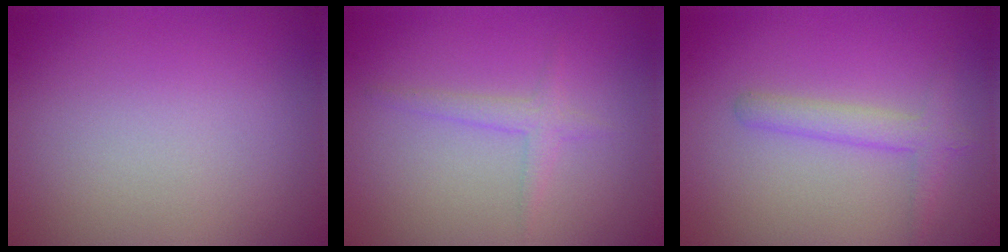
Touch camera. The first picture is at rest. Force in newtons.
{"total": 1.4, "press": 1.4, "slide": 0.1}
{"total": 2.1, "press": 2.1, "slide": 0.1}